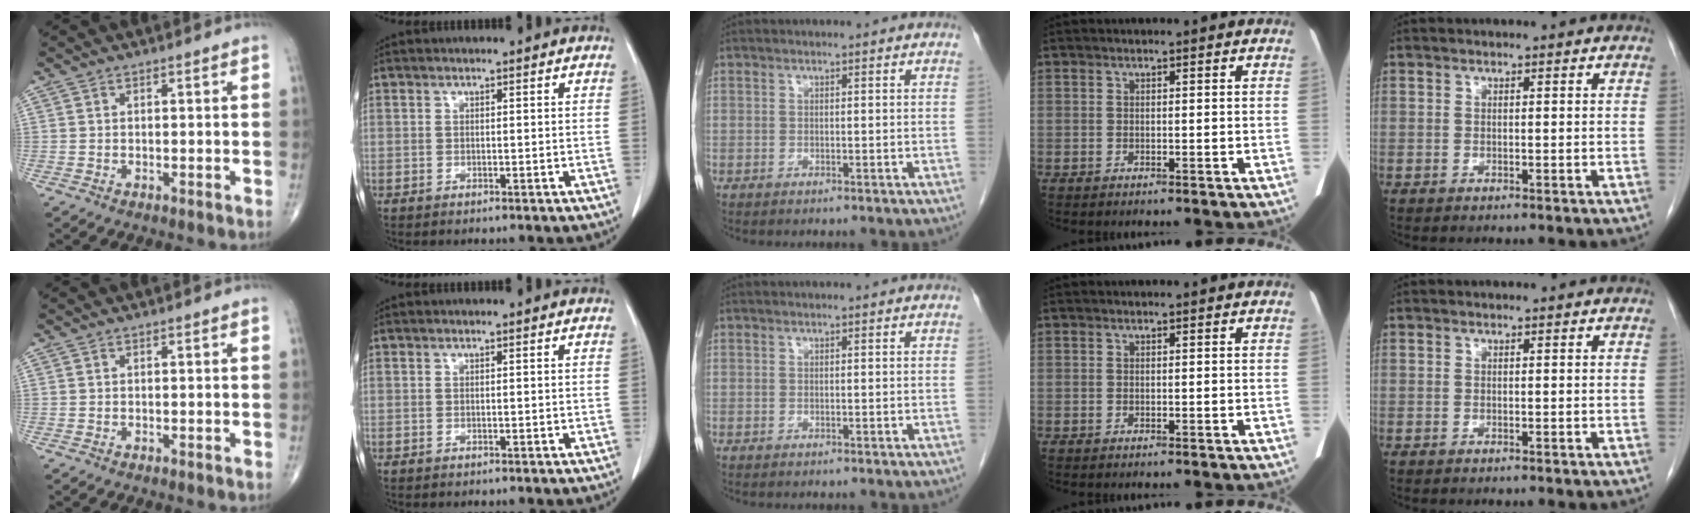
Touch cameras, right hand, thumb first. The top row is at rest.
{}